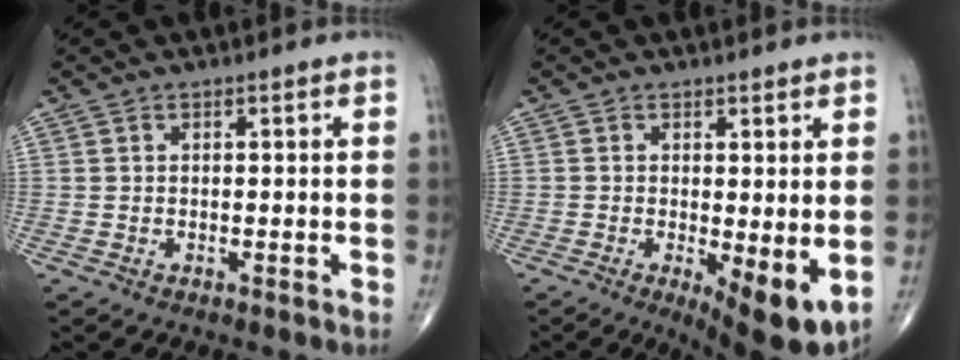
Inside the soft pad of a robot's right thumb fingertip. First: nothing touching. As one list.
[{"total": 8.6, "force": [-1.6, 2.9, 8.0], "torque": [-0.115, -0.023, -0.019]}]